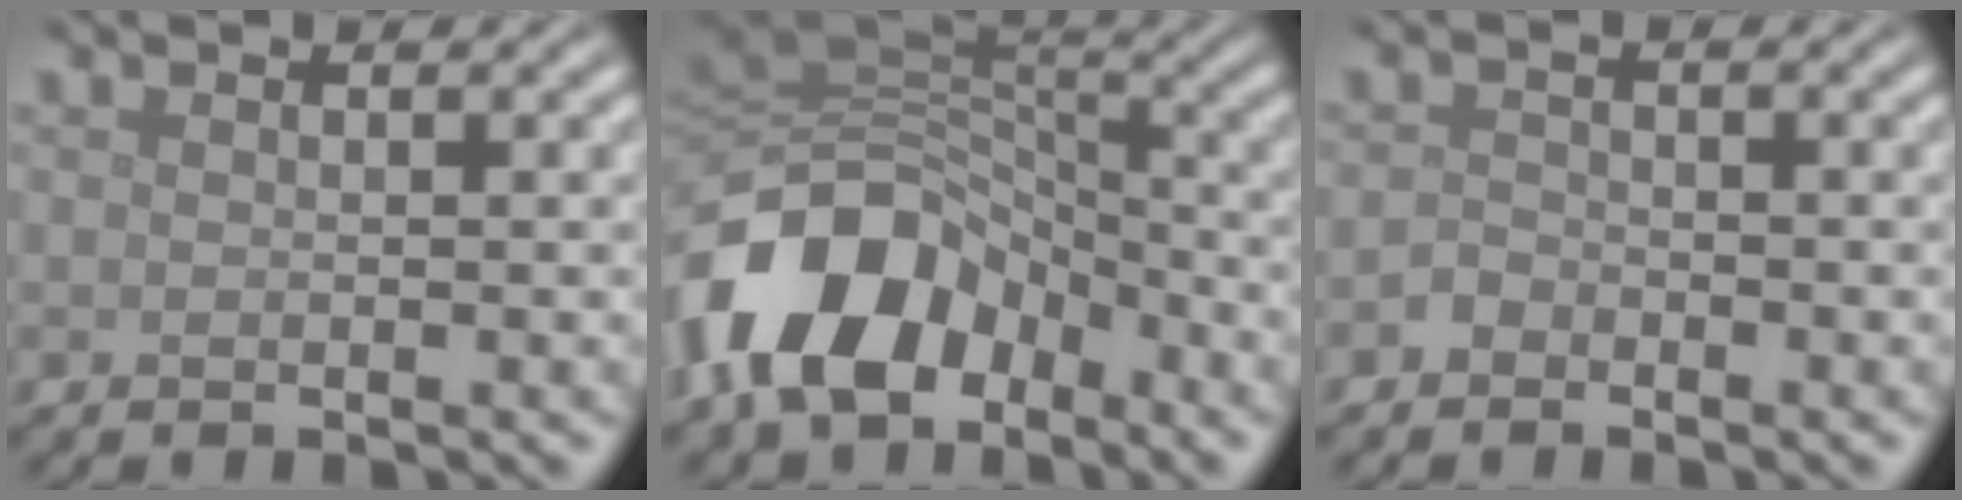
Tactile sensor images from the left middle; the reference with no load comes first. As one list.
[{"total": 10.8, "force": [-5.5, 6.9, 6.2], "torque": [-0.114, 0.005, -0.112]}, {"total": 1.1, "force": [-0.8, 0.7, 0.2], "torque": [-0.002, 0.003, -0.019]}]